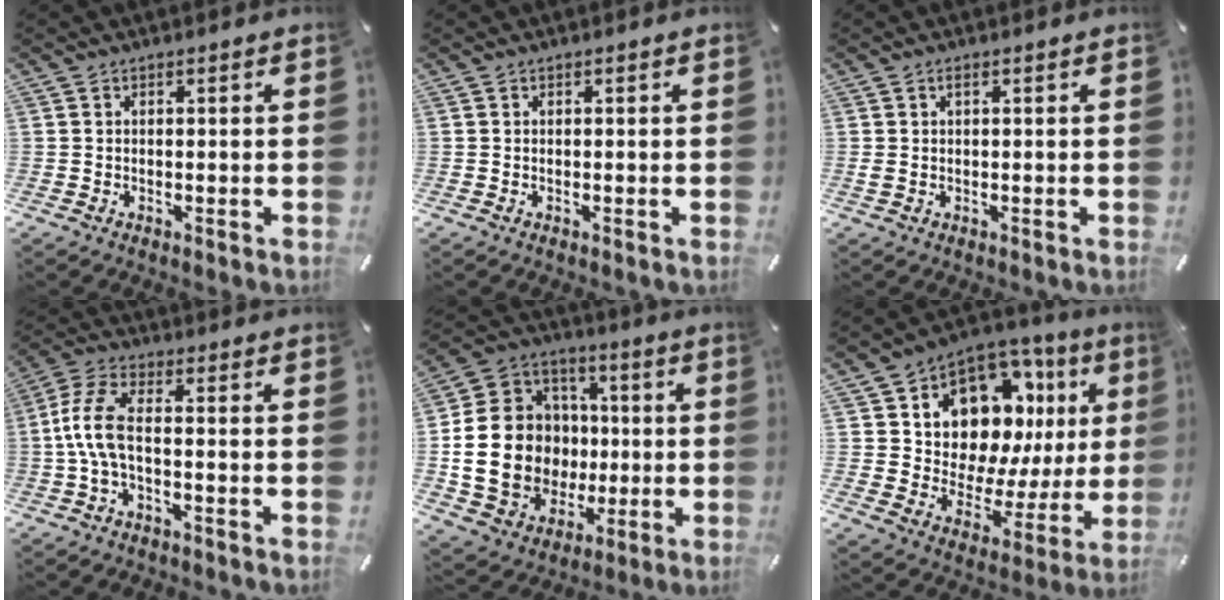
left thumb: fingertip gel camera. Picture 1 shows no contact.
{"total": 0.0}
{"total": 1.5, "force": [0.3, 0.5, 1.4], "torque": [-0.028, 0.003, 0.004]}
{"total": 8.5, "force": [-1.3, 3.3, 7.7], "torque": [-0.163, -0.003, -0.024]}
{"total": 21.2, "force": [-1.9, 18.4, 10.5], "torque": [-0.219, 0.008, -0.013]}
{"total": 14.0, "force": [7.9, 9.2, 7.1], "torque": [-0.110, -0.078, 0.140]}